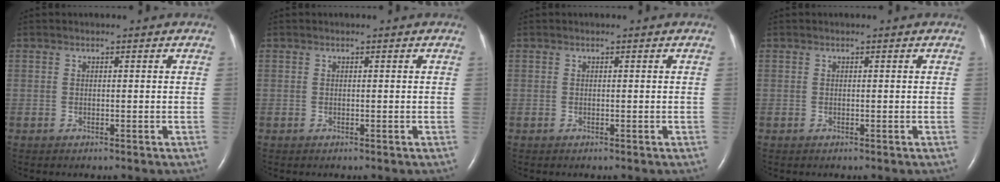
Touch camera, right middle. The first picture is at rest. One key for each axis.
{"total": 0.0}
{"total": 0.0}
{"total": 0.0}